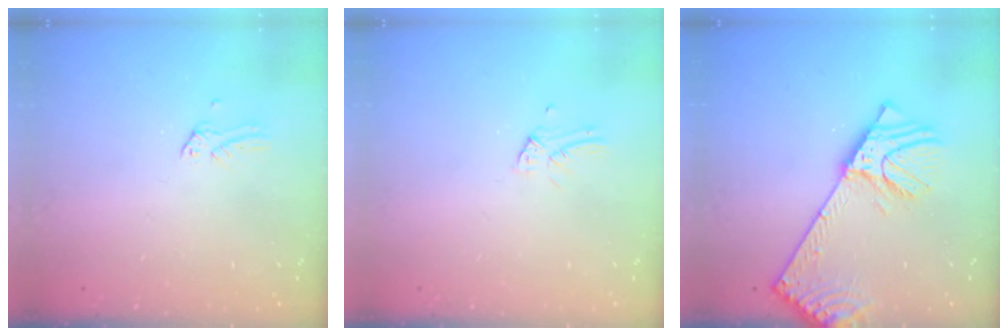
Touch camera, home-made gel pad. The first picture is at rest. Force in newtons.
{"total": 2.1, "press": 2.1, "slide": 0.1}
{"total": 13.1, "press": 12.8, "slide": 3.0}